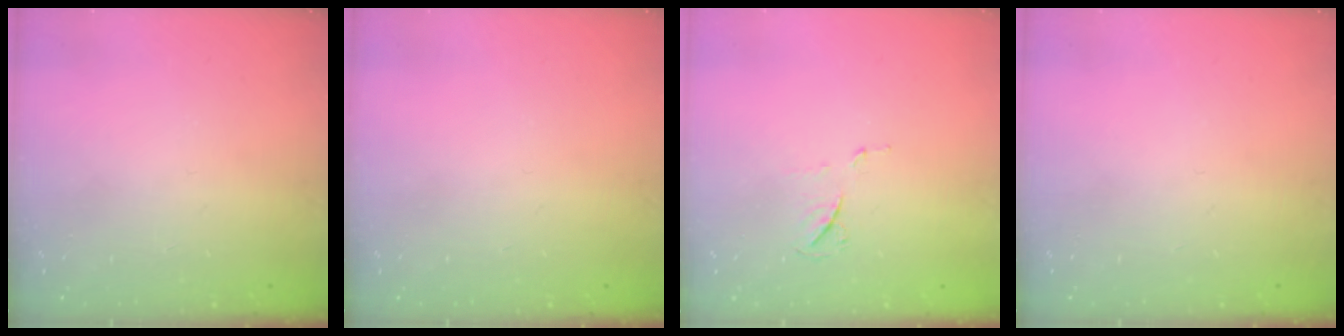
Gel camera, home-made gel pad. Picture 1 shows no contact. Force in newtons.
{"total": 0.0}
{"total": 6.0, "press": 6.0, "slide": 0.7}
{"total": 0.0}